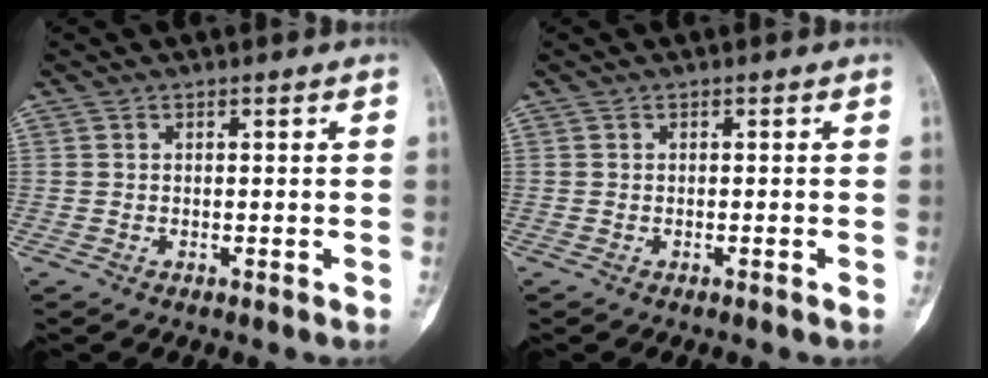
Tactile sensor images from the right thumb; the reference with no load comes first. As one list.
[{"total": 0.0}]